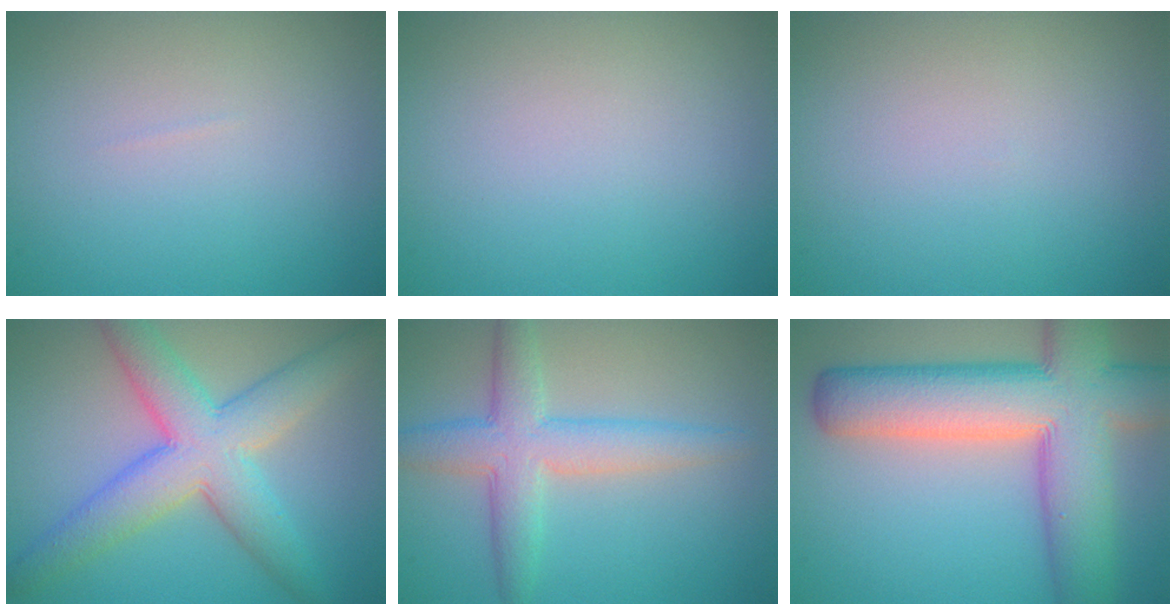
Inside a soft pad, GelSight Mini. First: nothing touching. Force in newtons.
{"total": 0.0}
{"total": 0.0}
{"total": 7.7, "press": 7.7, "slide": 0.2}
{"total": 5.0, "press": 5.0, "slide": 0.2}
{"total": 12.1, "press": 12.1, "slide": 0.6}